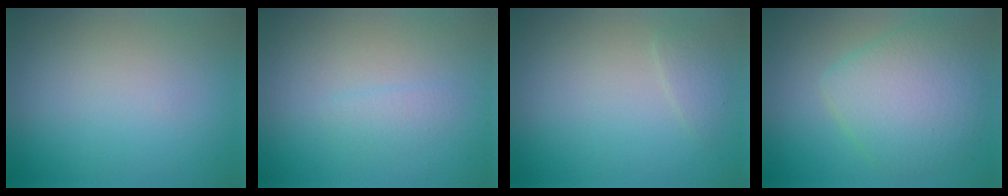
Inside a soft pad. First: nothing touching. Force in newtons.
{"total": 1.1, "press": 1.1, "slide": 0.1}
{"total": 1.1, "press": 1.1, "slide": 0.0}
{"total": 5.9, "press": 5.9, "slide": 0.2}